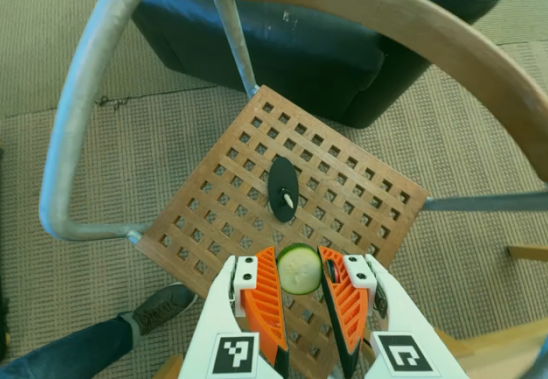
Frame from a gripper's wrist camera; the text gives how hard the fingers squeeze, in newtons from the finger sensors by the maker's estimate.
{"total": 9.4, "left": 9.5, "right": 9.2}